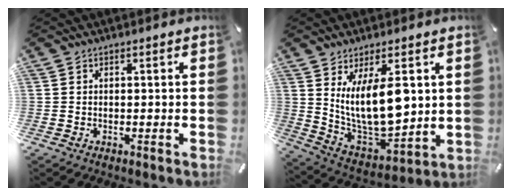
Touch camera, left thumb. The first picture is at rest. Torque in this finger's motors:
{"motor_torque": [2.39, 2.61, 1.53, -1.24, 0.22]}